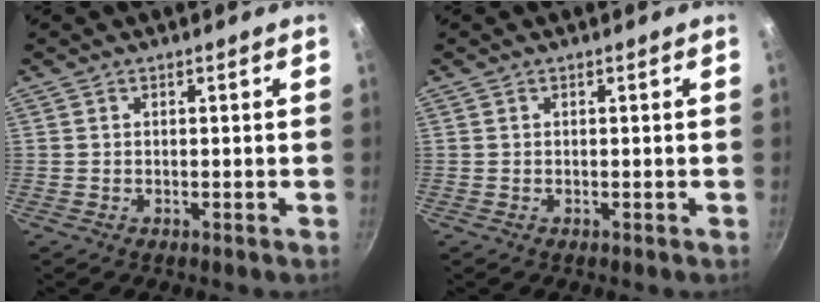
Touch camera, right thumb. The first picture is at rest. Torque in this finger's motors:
{"motor_torque": [-0.01, 0.02, -0.03, -0.41, 0.01]}